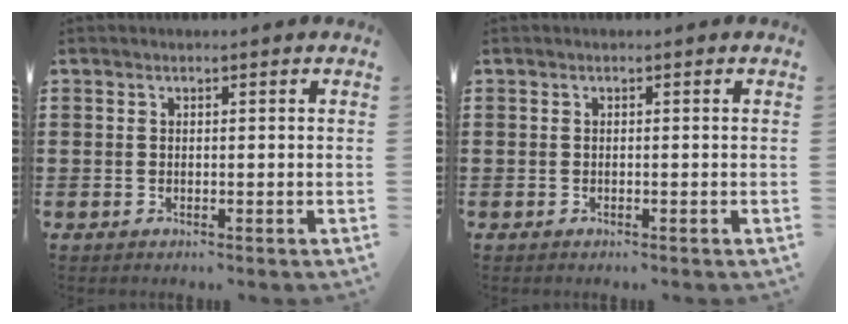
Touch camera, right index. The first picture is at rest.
{"total": 0.0}